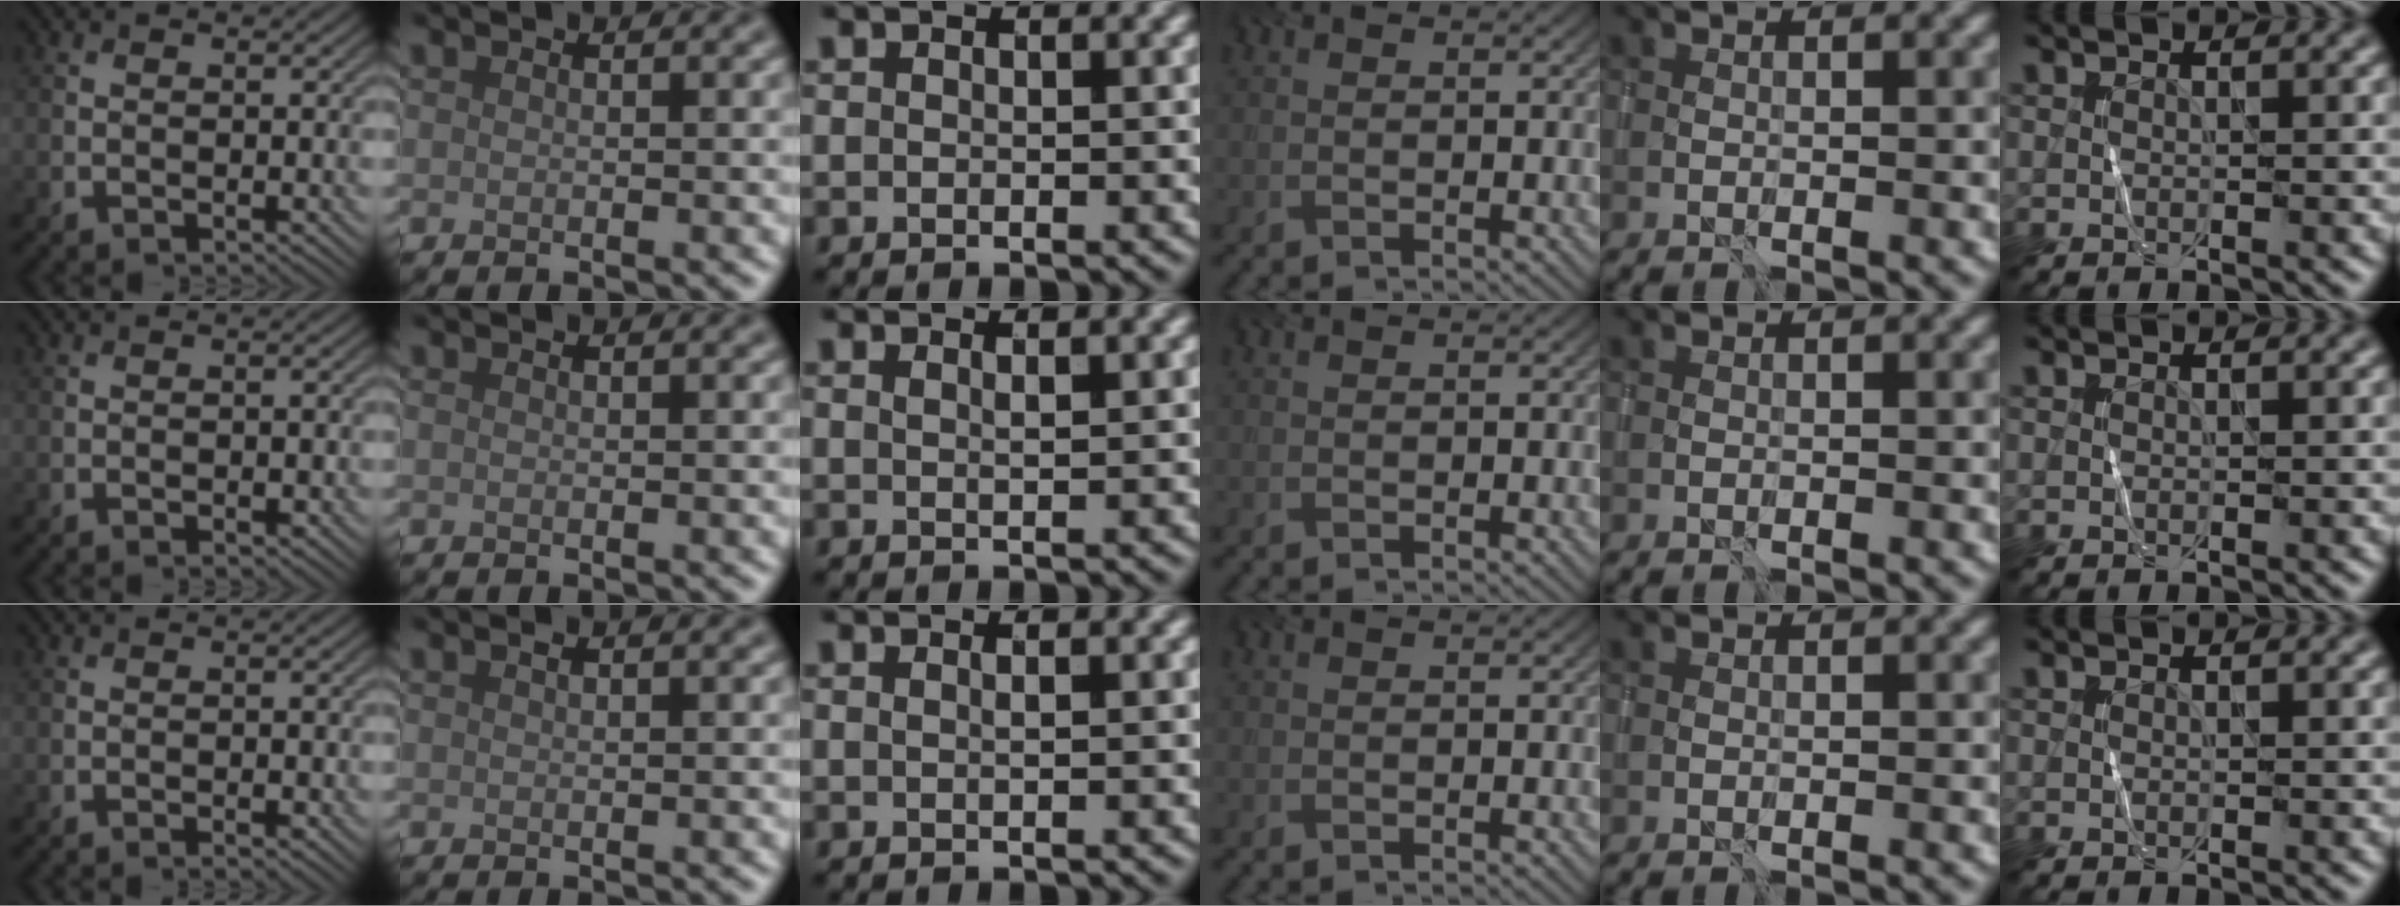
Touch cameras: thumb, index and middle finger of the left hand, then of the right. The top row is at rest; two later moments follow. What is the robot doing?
{"motion": "wrap", "object": "sponge"}